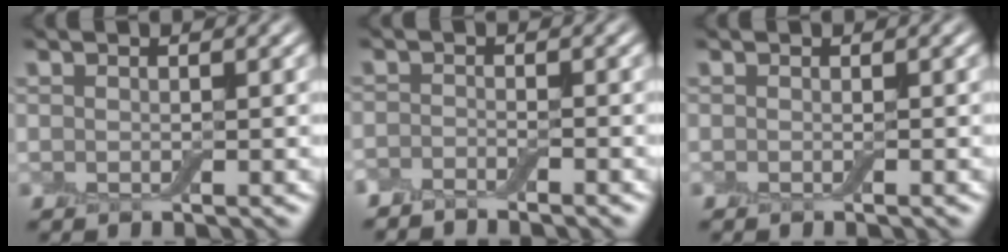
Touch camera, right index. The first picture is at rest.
{"total": 1.7, "force": [-1.7, 0.1, 0.3], "torque": [-0.007, -0.002, -0.038]}
{"total": 0.0}